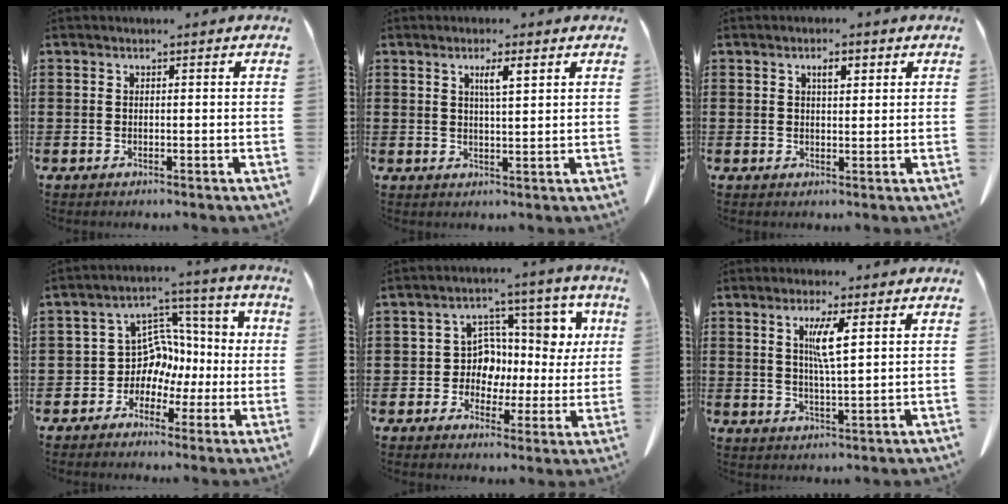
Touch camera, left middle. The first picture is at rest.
{"total": 3.0, "force": [1.6, 0.2, 2.6], "torque": [-0.045, -0.002, 0.023]}
{"total": 2.2, "force": [1.1, 0.7, 1.8], "torque": [-0.029, 0.001, 0.016]}
{"total": 8.9, "force": [-0.4, 8.1, 3.8], "torque": [-0.089, 0.000, -0.001]}
{"total": 7.6, "force": [1.7, 6.4, 3.7], "torque": [-0.088, -0.008, 0.029]}
{"total": 4.7, "force": [2.0, 0.4, 4.2], "torque": [-0.089, 0.001, 0.031]}